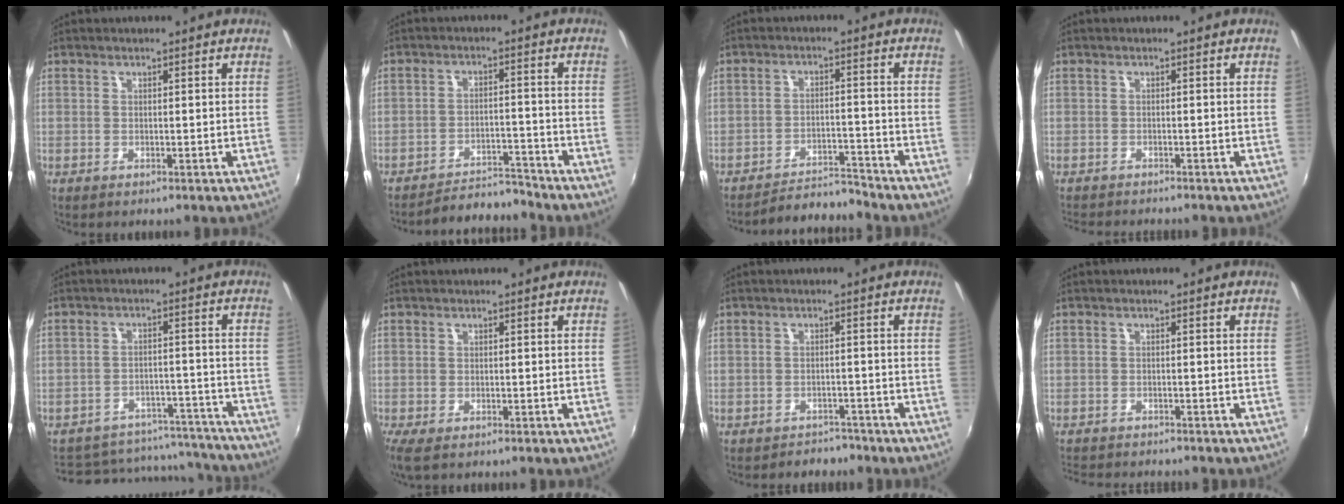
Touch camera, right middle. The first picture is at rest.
{"total": 7.2, "force": [-7.2, 0.2, 0.5], "torque": [-0.032, 0.008, -0.111]}
{"total": 6.8, "force": [-6.7, -0.5, 0.2], "torque": [-0.025, 0.012, -0.109]}
{"total": 4.2, "force": [-4.0, 0.6, 1.2], "torque": [-0.034, -0.019, -0.068]}
{"total": 17.7, "force": [-15.2, 7.6, 4.8], "torque": [-0.107, 0.041, -0.175]}
{"total": 2.5, "force": [-1.4, 0.5, 2.0], "torque": [-0.039, -0.012, -0.023]}
{"total": 4.1, "force": [-3.6, 1.8, 0.2], "torque": [-0.008, 0.002, -0.051]}
{"total": 5.6, "force": [-5.3, 0.9, 1.5], "torque": [-0.045, -0.018, -0.087]}